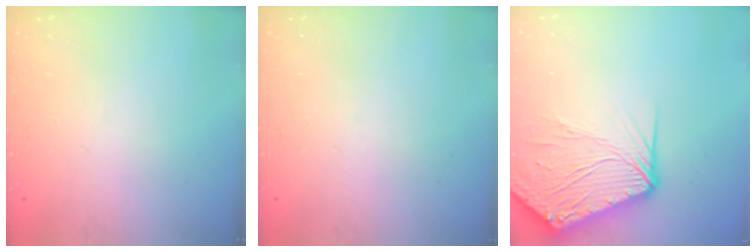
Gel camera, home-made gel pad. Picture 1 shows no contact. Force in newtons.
{"total": 0.0}
{"total": 12.6, "press": 12.5, "slide": 1.1}